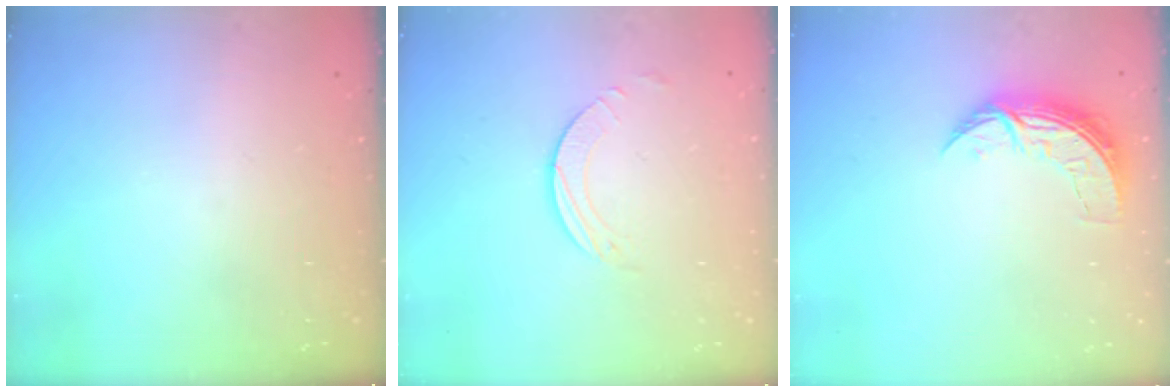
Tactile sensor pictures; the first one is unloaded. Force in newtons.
{"total": 1.9, "press": 1.9, "slide": 0.2}
{"total": 7.1, "press": 7.0, "slide": 0.4}